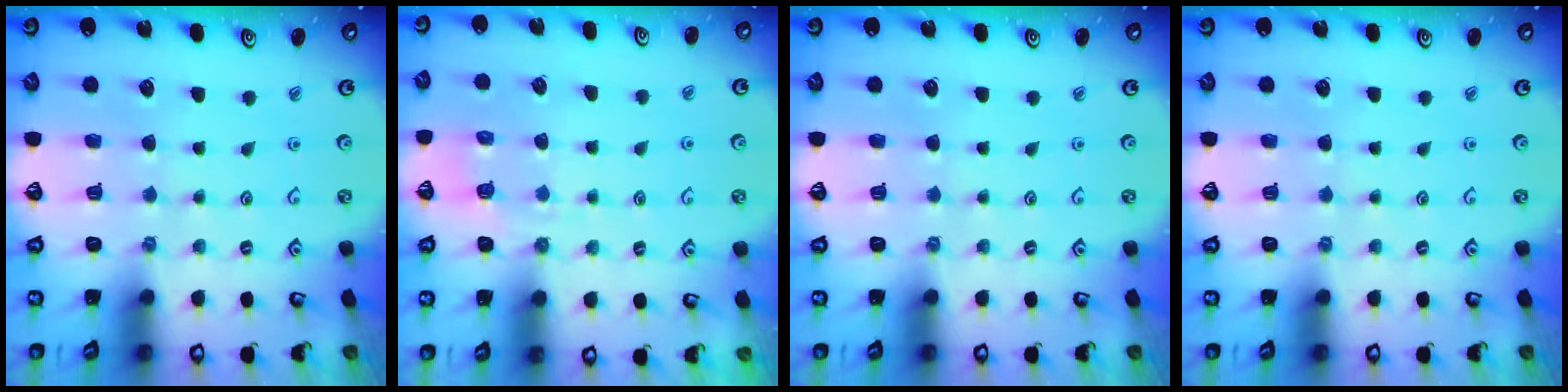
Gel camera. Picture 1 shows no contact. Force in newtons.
{"total": 4.8, "press": 4.6, "slide": 1.3}
{"total": 0.0}
{"total": 0.0}